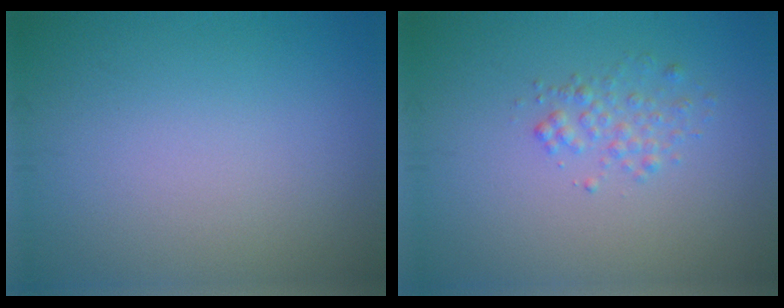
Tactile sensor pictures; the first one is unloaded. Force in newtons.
{"total": 1.6, "press": 1.6, "slide": 0.1}